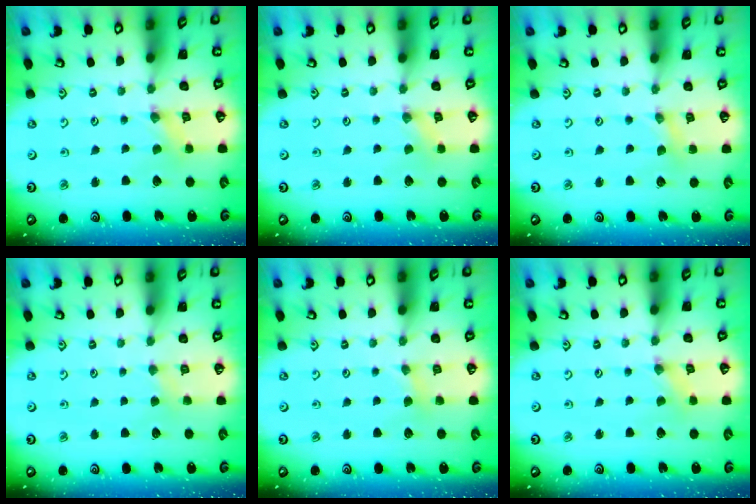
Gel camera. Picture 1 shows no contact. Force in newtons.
{"total": 0.0}
{"total": 2.1, "press": 2.1, "slide": 0.4}
{"total": 2.2, "press": 2.2, "slide": 0.4}
{"total": 2.5, "press": 2.5, "slide": 0.5}
{"total": 0.0}